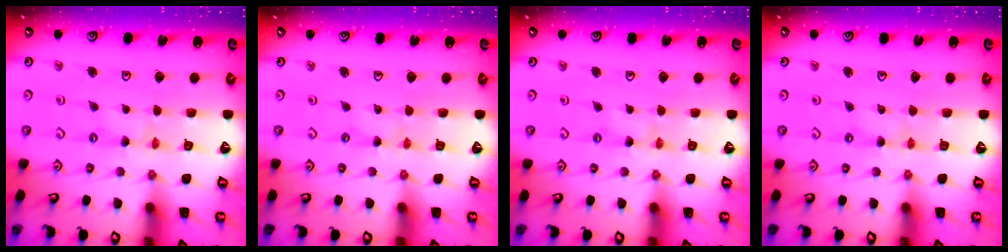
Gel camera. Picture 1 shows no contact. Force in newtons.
{"total": 0.0}
{"total": 0.0}
{"total": 0.7, "press": 0.7, "slide": 0.2}